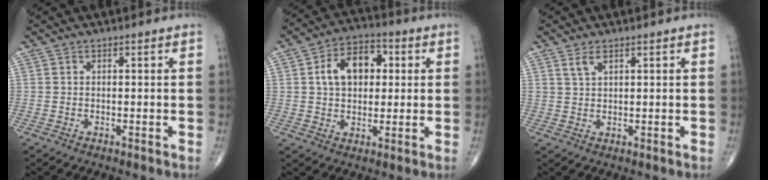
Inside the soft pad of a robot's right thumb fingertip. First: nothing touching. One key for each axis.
{"total": 10.9, "fx": 2.1, "fy": 7.3, "fz": 7.8, "tx": -0.105, "ty": 0.015, "tz": 0.029}
{"total": 2.2, "fx": 1.4, "fy": 0.9, "fz": 1.4, "tx": -0.030, "ty": -0.003, "tz": 0.033}